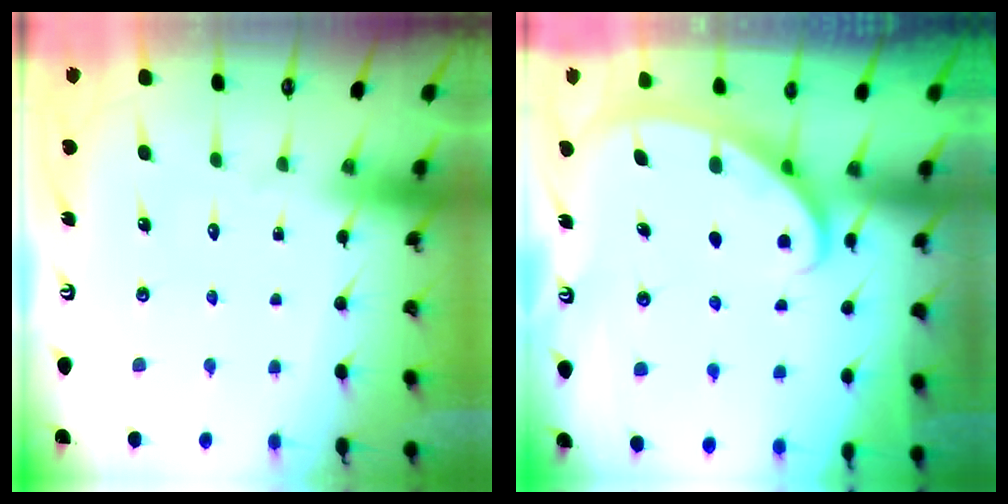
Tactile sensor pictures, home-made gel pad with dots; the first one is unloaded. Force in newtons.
{"total": 2.5, "press": 2.4, "slide": 0.4}